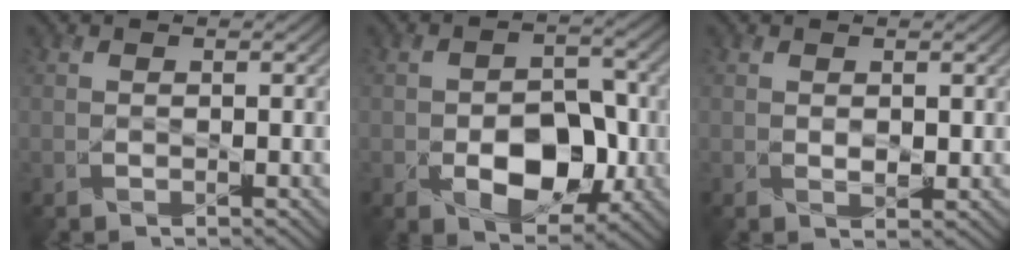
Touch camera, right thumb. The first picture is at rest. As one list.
[{"total": 8.7, "force": [-2.6, 5.5, 6.2], "torque": [-0.096, -0.007, -0.038]}, {"total": 1.3, "force": [0.4, 0.8, 1.0], "torque": [-0.021, -0.003, 0.012]}]